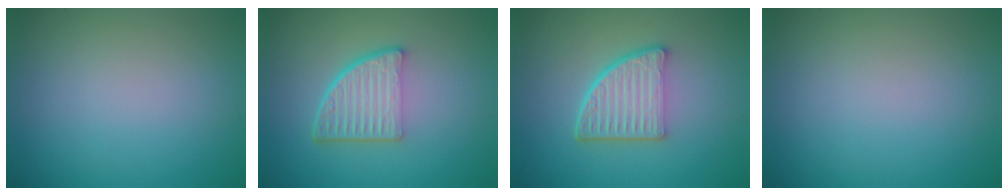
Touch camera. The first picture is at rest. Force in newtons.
{"total": 5.2, "press": 3.5, "slide": 3.8}
{"total": 5.4, "press": 3.8, "slide": 3.8}
{"total": 0.0}